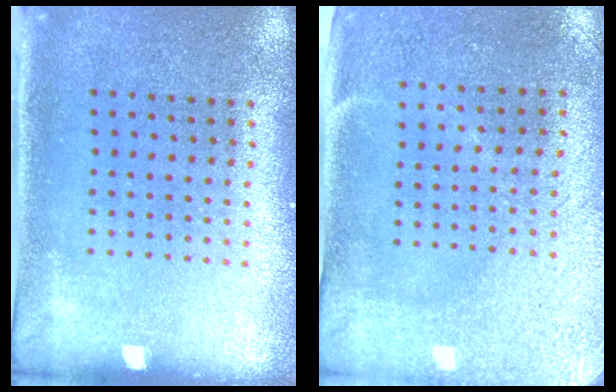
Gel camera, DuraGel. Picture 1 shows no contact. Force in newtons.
{"total": 2.9, "press": 2.4, "slide": 1.6}